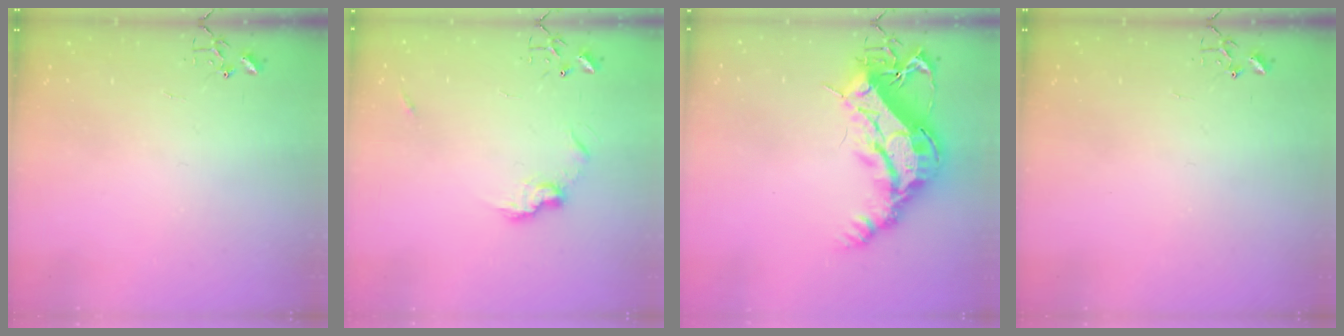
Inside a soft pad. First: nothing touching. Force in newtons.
{"total": 8.8, "press": 8.8, "slide": 0.4}
{"total": 20.3, "press": 20.2, "slide": 2.1}
{"total": 0.0}